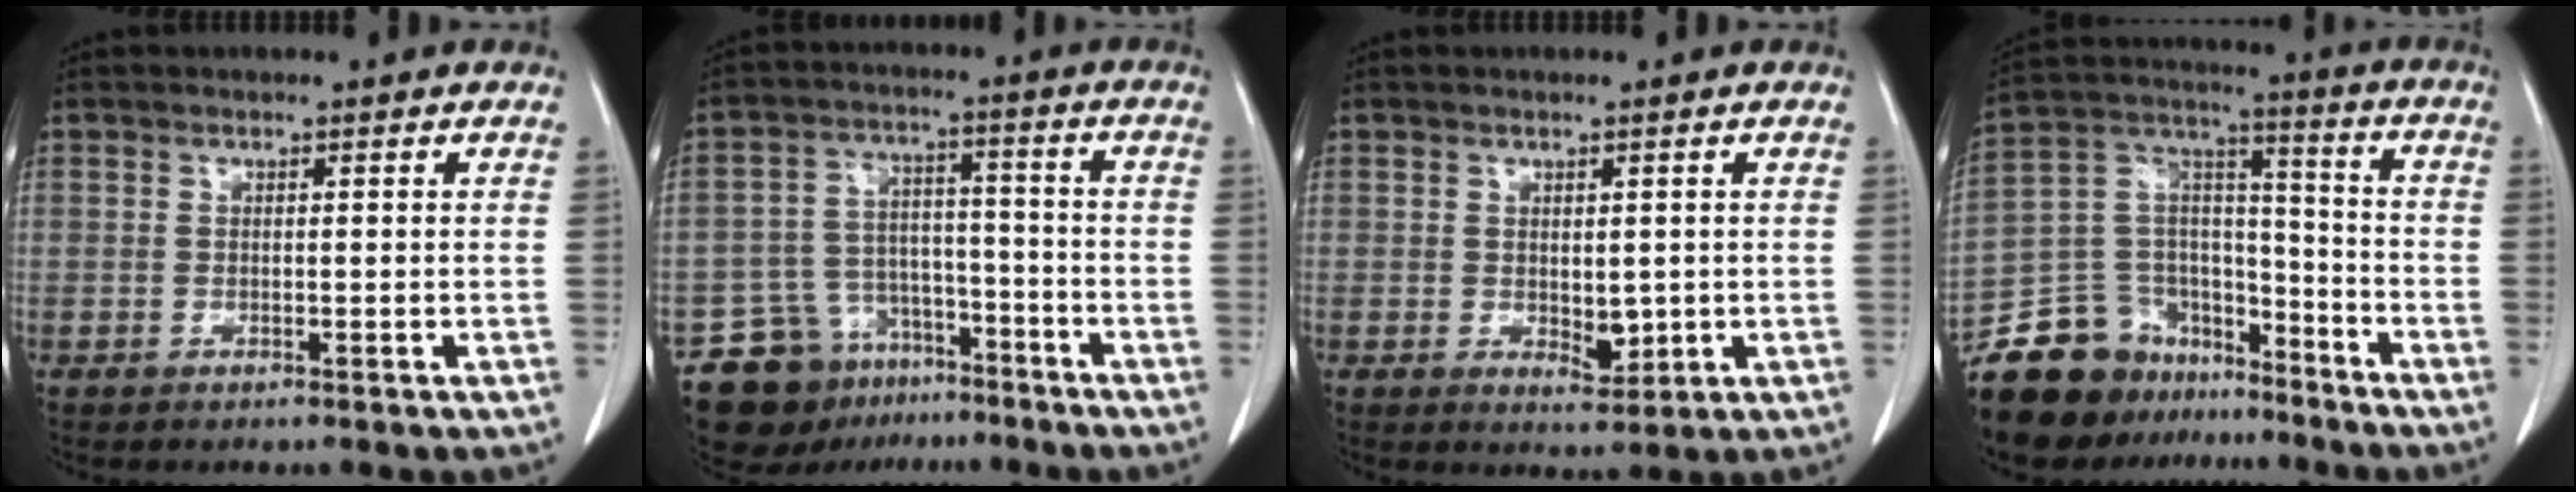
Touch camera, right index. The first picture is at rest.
{"total": 11.3, "force": [-7.9, 7.3, 3.3], "torque": [-0.061, 0.038, -0.125]}
{"total": 3.0, "force": [0.0, 1.7, 2.4], "torque": [-0.033, -0.007, 0.012]}
{"total": 17.0, "force": [-13.5, 9.3, 4.5], "torque": [-0.088, 0.070, -0.234]}